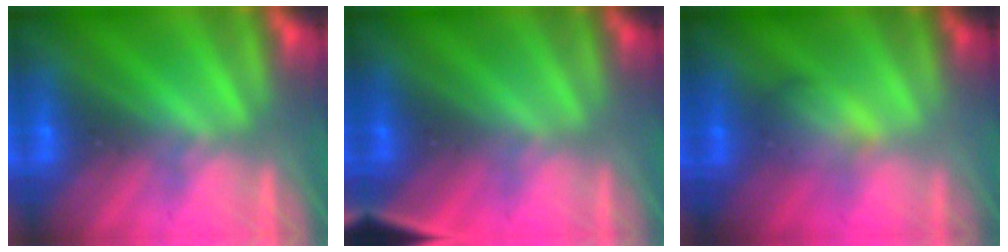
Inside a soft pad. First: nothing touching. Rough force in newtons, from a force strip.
{"total": 2.7}
{"total": 2.1}